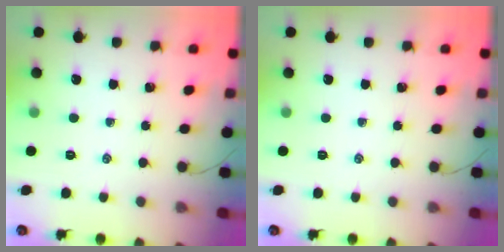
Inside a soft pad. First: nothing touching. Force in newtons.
{"total": 0.0}